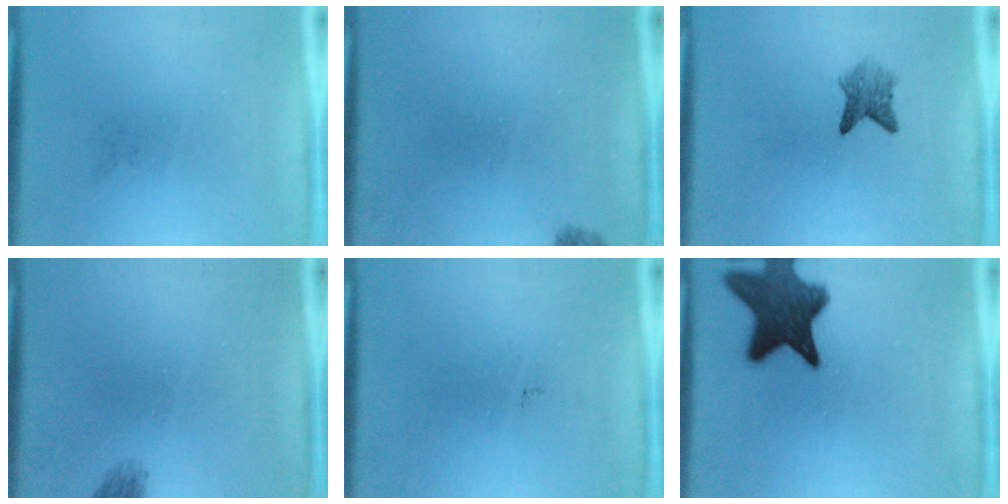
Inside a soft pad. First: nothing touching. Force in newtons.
{"total": 1.4}
{"total": 2.9}
{"total": 1.3}
{"total": 0.0}
{"total": 12.2}